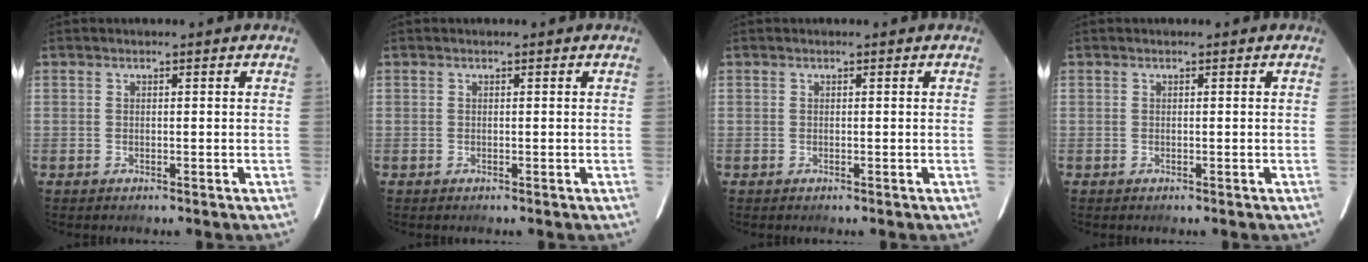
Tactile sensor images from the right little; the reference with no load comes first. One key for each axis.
{"total": 0.0}
{"total": 0.0}
{"total": 0.0}